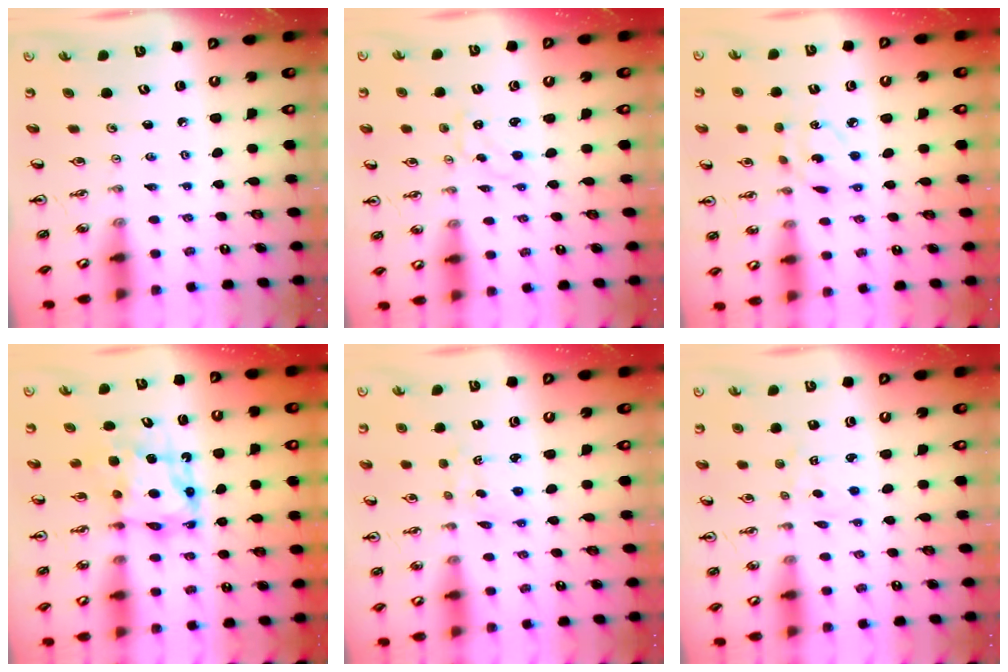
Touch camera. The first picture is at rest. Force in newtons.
{"total": 0.8, "press": 0.8, "slide": 0.3}
{"total": 5.3, "press": 5.3, "slide": 0.3}
{"total": 7.5, "press": 7.5, "slide": 0.6}
{"total": 1.8, "press": 1.8, "slide": 0.5}
{"total": 1.8, "press": 1.7, "slide": 0.3}